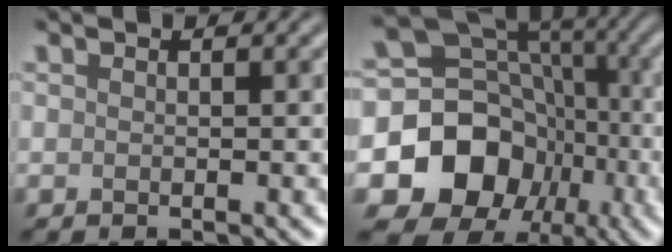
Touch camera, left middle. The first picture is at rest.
{"total": 11.9, "force": [-3.0, 10.2, 5.5], "torque": [-0.105, -0.008, -0.060]}